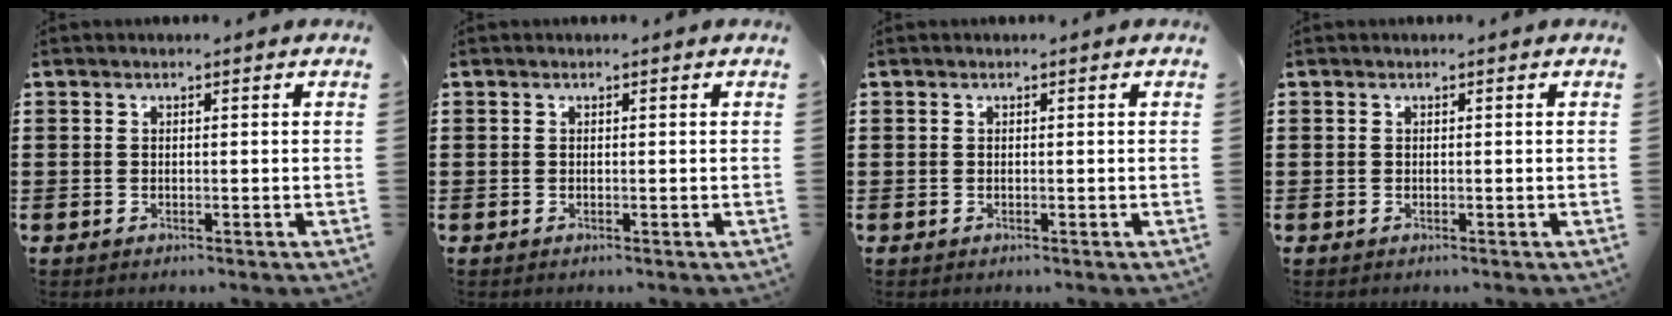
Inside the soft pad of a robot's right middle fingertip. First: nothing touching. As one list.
[{"total": 0.0}, {"total": 0.0}, {"total": 0.0}]